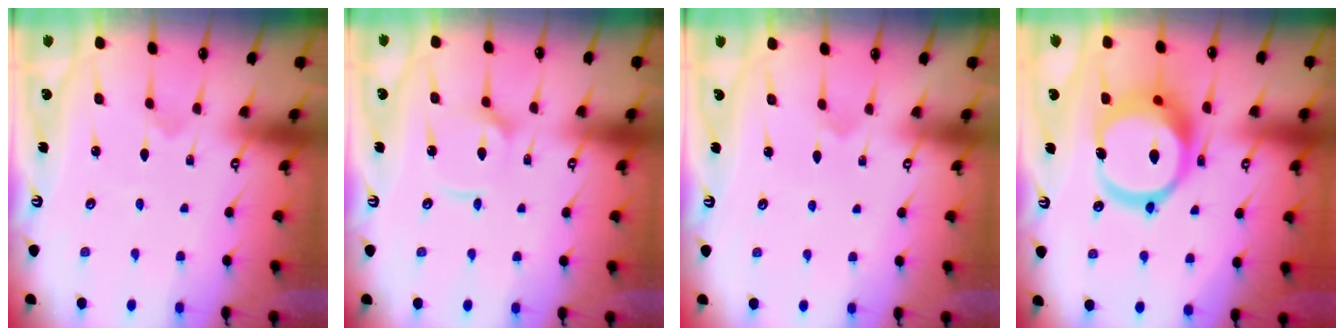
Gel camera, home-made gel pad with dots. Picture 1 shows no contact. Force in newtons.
{"total": 6.4, "press": 6.3, "slide": 0.7}
{"total": 3.2, "press": 3.2, "slide": 0.2}
{"total": 18.7, "press": 18.5, "slide": 2.1}